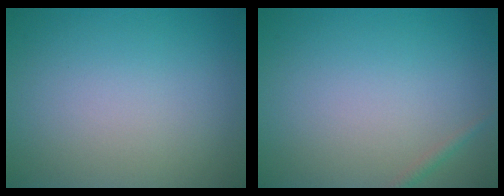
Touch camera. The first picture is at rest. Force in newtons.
{"total": 0.7, "press": 0.7, "slide": 0.0}